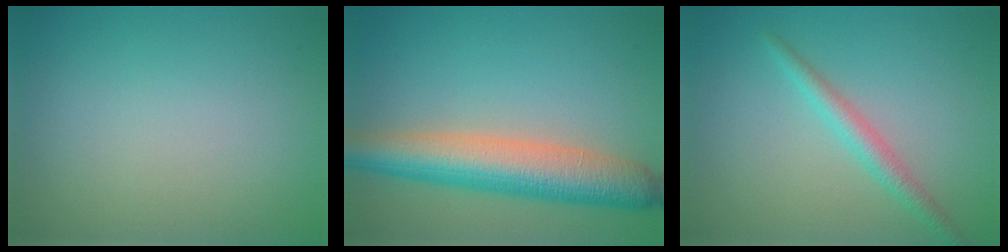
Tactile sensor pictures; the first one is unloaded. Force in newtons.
{"total": 7.6, "press": 7.6, "slide": 0.4}
{"total": 2.2, "press": 2.2, "slide": 0.1}